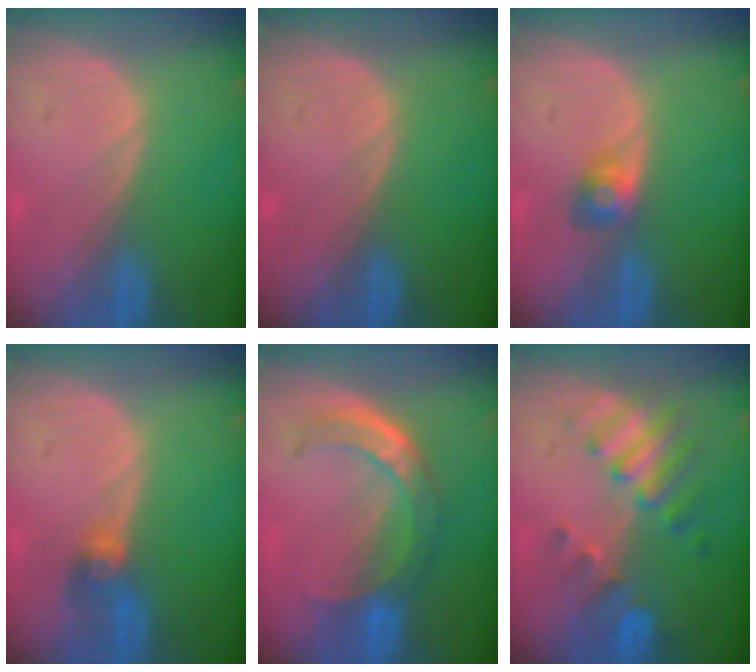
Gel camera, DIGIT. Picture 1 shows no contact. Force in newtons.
{"total": 0.0}
{"total": 2.8, "press": 2.6, "slide": 1.0}
{"total": 2.7, "press": 2.7, "slide": 0.1}
{"total": 8.1, "press": 6.7, "slide": 4.4}
{"total": 7.6, "press": 6.7, "slide": 3.6}